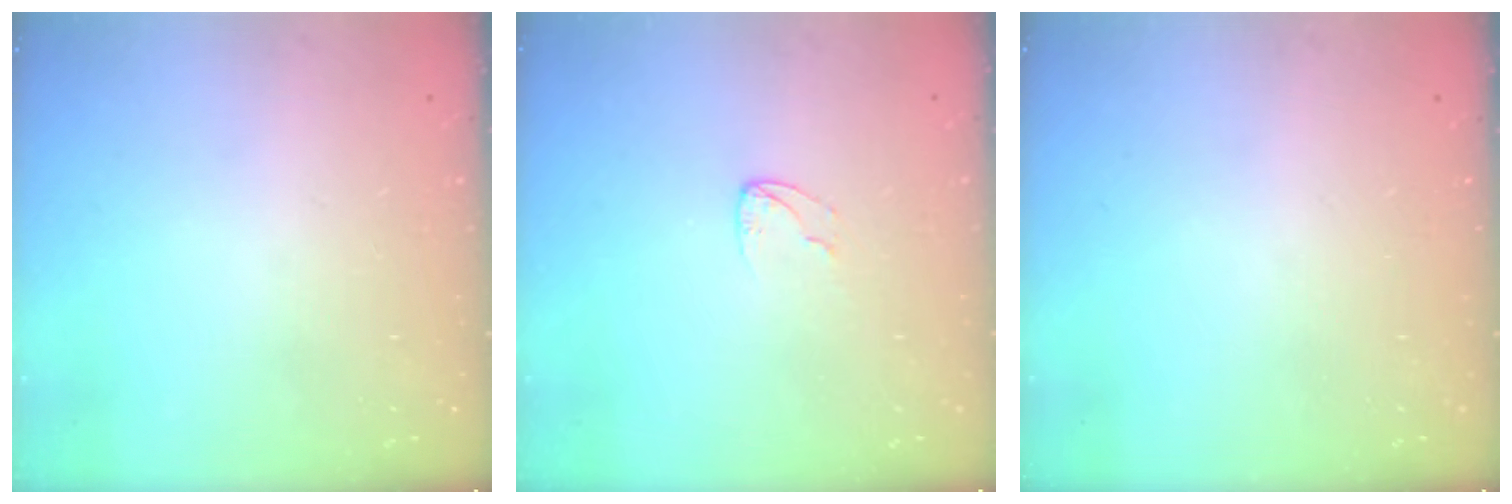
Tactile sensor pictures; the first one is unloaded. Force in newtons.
{"total": 4.0, "press": 4.0, "slide": 0.4}
{"total": 0.0}